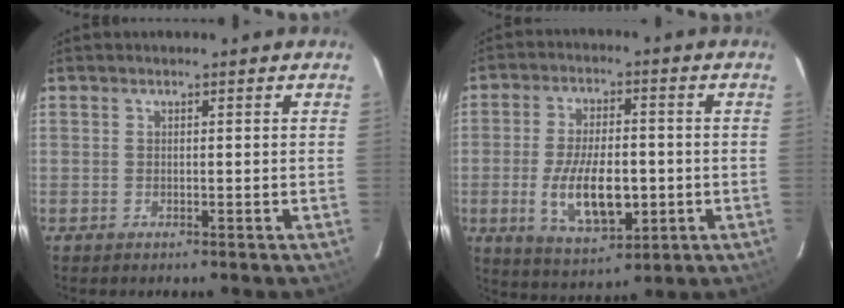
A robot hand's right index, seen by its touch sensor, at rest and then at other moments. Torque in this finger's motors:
{"motor_torque": [0.35, 0.00, 0.55, 0.14]}